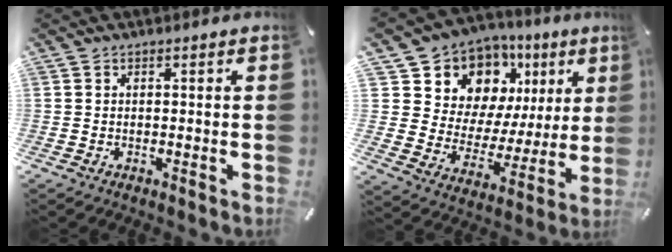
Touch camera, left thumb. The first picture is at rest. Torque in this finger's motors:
{"motor_torque": [2.50, 2.51, 1.84, -0.93, 0.10]}